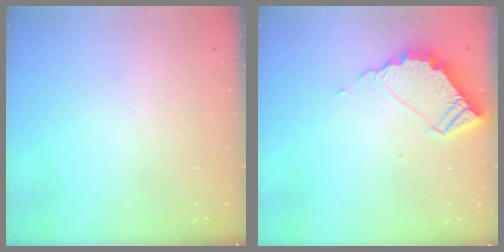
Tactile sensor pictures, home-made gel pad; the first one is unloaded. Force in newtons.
{"total": 7.8, "press": 7.8, "slide": 0.4}